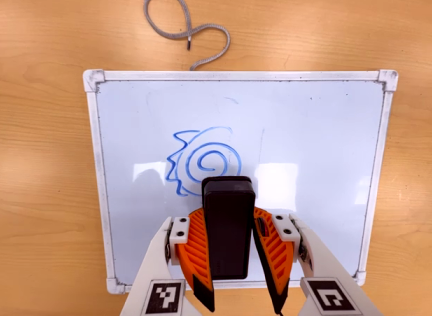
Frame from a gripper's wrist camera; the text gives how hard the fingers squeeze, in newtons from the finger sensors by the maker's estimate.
{"total": 7.9, "left": 6.5, "right": 9.3}